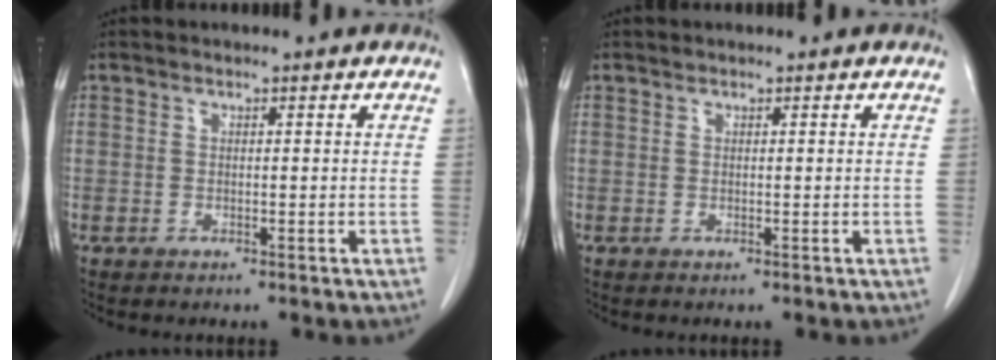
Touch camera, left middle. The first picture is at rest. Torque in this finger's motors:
{"motor_torque": [0.23, -0.16, -0.05, -0.01]}